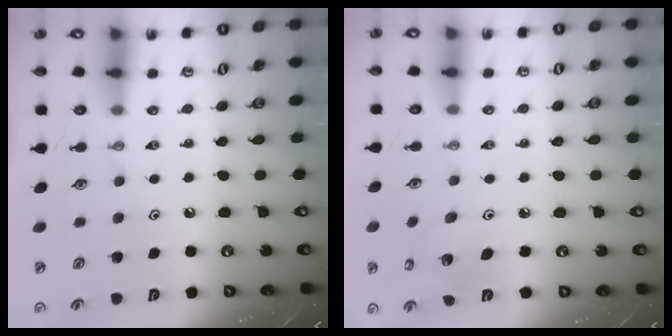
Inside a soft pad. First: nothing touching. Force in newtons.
{"total": 4.1, "press": 4.1, "slide": 0.3}